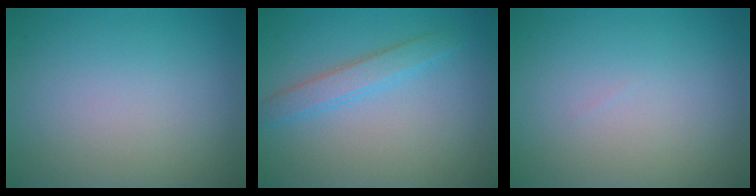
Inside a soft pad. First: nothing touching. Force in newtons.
{"total": 2.3, "press": 2.3, "slide": 0.0}
{"total": 0.0}